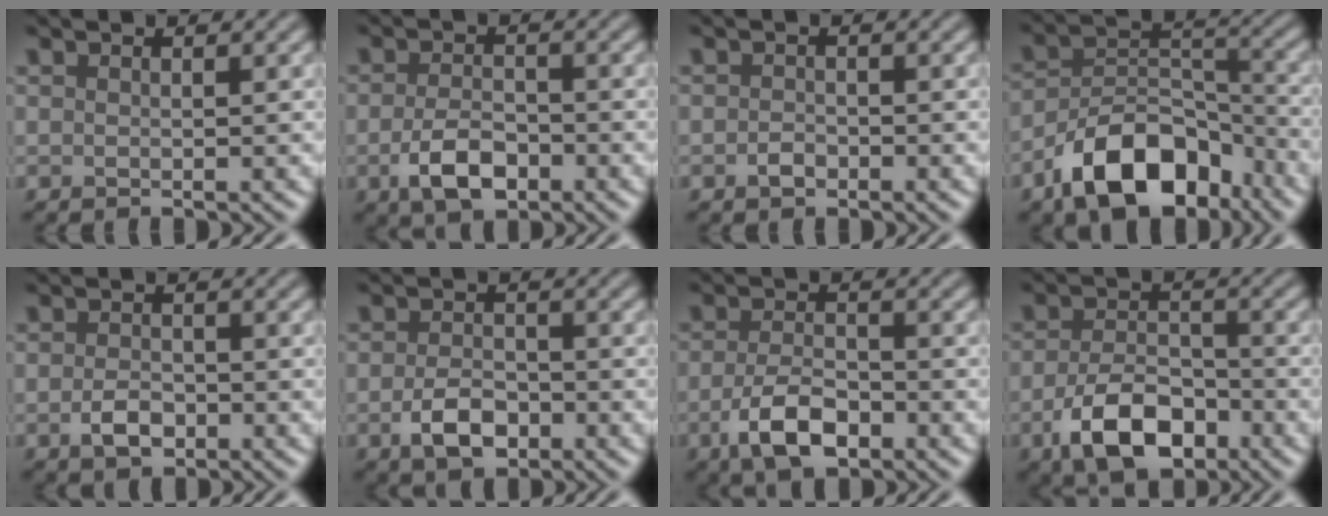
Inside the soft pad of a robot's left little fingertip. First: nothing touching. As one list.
[{"total": 4.2, "force": [-1.9, 2.3, 2.9], "torque": [-0.059, -0.002, -0.039]}, {"total": 1.1, "force": [-0.7, 0.7, 0.6], "torque": [-0.010, 0.000, -0.017]}, {"total": 9.9, "force": [-6.3, 5.2, 5.6], "torque": [-0.091, 0.004, -0.118]}, {"total": 2.5, "force": [-1.0, 1.6, 1.7], "torque": [-0.030, -0.001, -0.024]}, {"total": 3.7, "force": [-1.6, 2.2, 2.4], "torque": [-0.048, -0.002, -0.035]}, {"total": 4.8, "force": [-2.4, 2.2, 3.5], "torque": [-0.072, -0.004, -0.049]}, {"total": 6.6, "force": [-3.3, 3.6, 4.4], "torque": [-0.081, -0.007, -0.061]}]